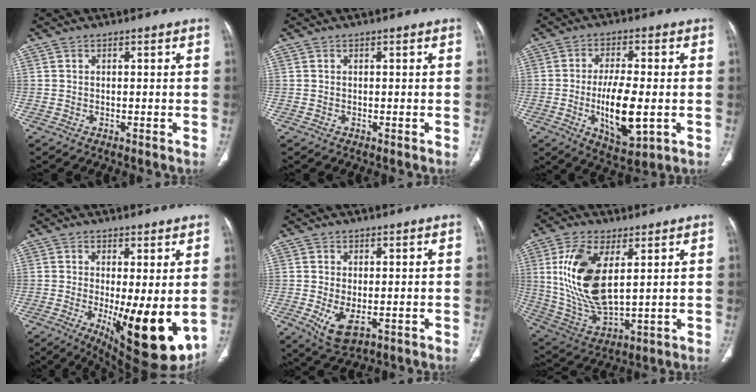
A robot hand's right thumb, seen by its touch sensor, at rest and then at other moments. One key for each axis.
{"total": 0.0}
{"total": 11.9, "fx": -2.2, "fy": 4.6, "fz": 10.8, "tx": -0.186, "ty": -0.008, "tz": -0.029}
{"total": 15.6, "fx": -2.6, "fy": 5.1, "fz": 14.5, "tx": -0.197, "ty": -0.033, "tz": -0.018}
{"total": 5.7, "fx": -1.5, "fy": 2.9, "fz": 4.6, "tx": -0.088, "ty": -0.015, "tz": -0.014}
{"total": 16.9, "fx": 4.4, "fy": 8.0, "fz": 14.2, "tx": -0.284, "ty": -0.021, "tz": 0.099}